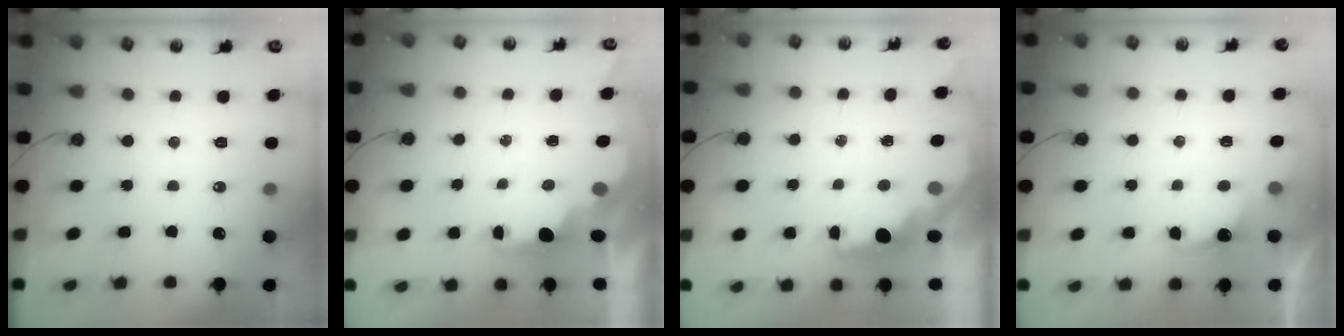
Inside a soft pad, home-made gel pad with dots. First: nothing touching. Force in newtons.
{"total": 2.1, "press": 1.9, "slide": 0.8}
{"total": 2.2, "press": 2.1, "slide": 0.7}
{"total": 2.9, "press": 2.7, "slide": 1.0}